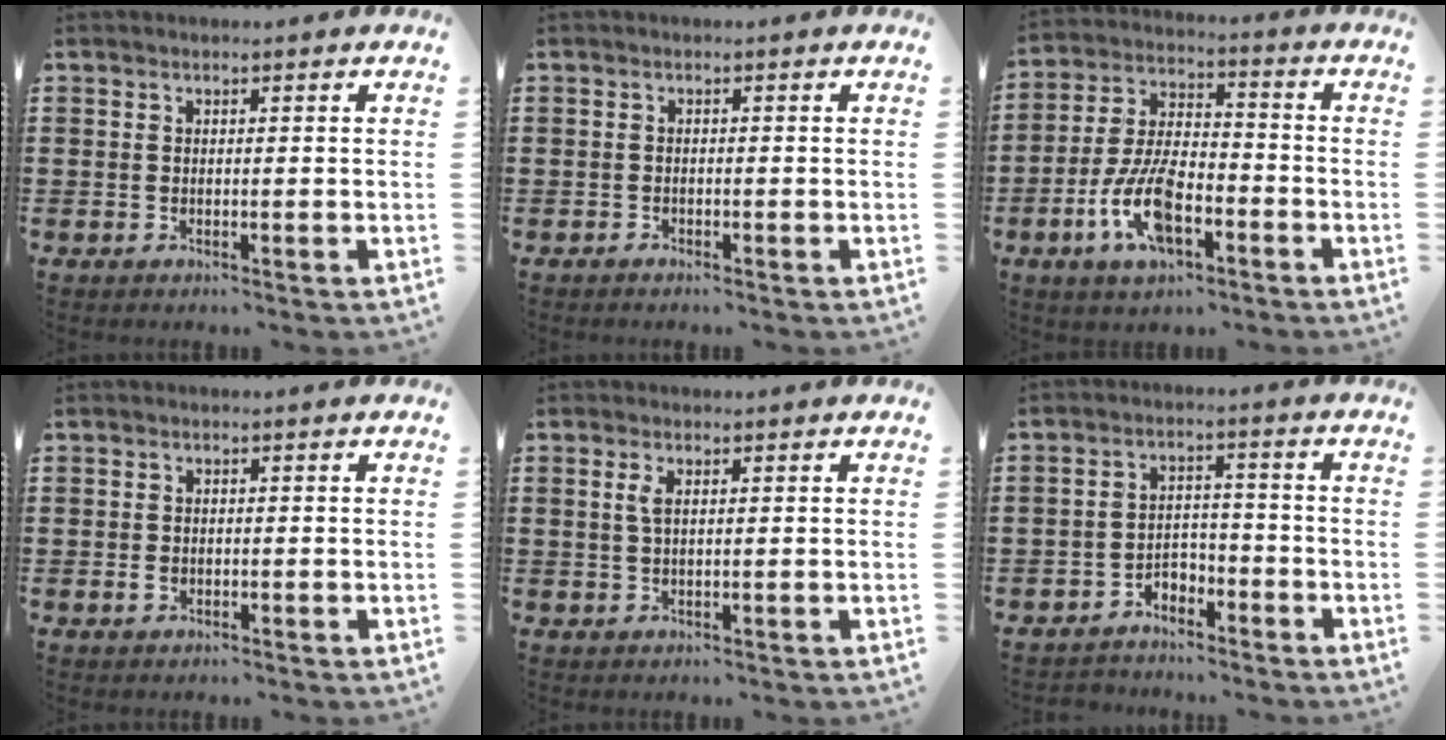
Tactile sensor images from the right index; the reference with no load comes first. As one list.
[{"total": 0.7, "force": [-0.7, 0.1, 0.0], "torque": [-0.003, -0.001, -0.015]}, {"total": 10.0, "force": [-4.2, 4.4, 7.9], "torque": [-0.182, -0.005, -0.078]}, {"total": 1.1, "force": [-0.5, 0.7, 0.7], "torque": [-0.024, -0.003, -0.012]}, {"total": 0.0}, {"total": 3.3, "force": [-2.9, 1.5, 0.4], "torque": [-0.013, 0.010, -0.059]}]